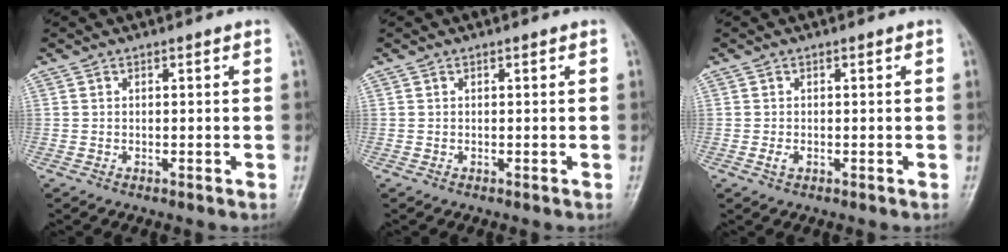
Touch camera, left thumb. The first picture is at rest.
{"total": 0.0}
{"total": 1.2, "force": [-0.3, 0.8, 0.9], "torque": [-0.019, -0.003, -0.006]}